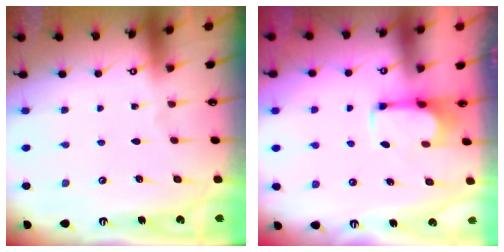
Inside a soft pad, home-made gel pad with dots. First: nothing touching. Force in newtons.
{"total": 2.7, "press": 2.6, "slide": 0.9}